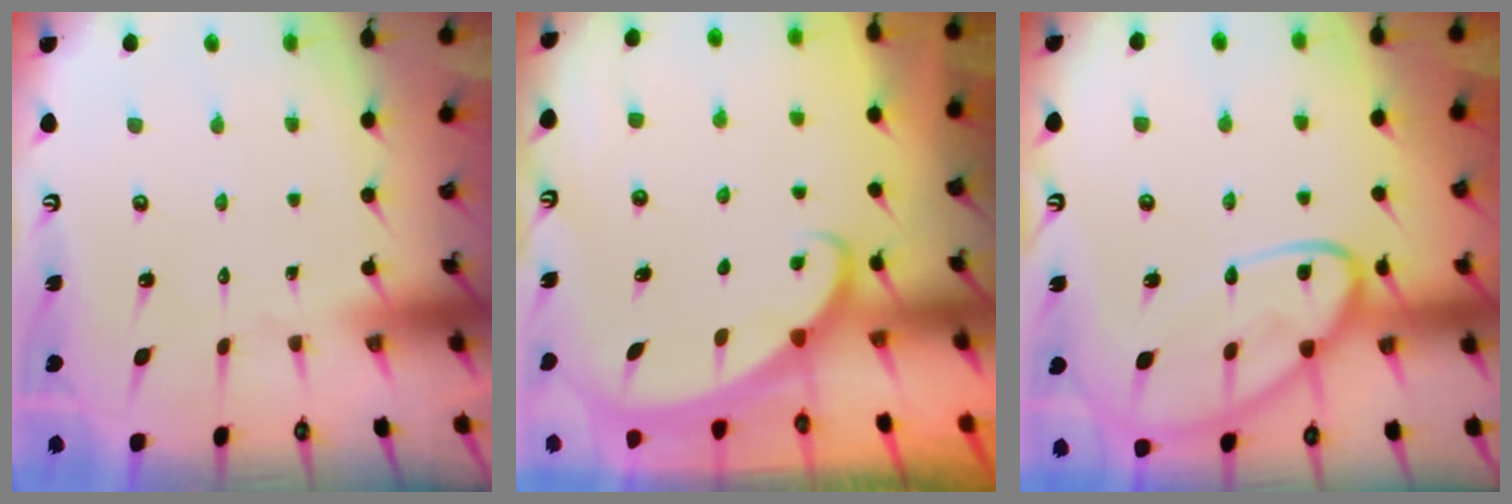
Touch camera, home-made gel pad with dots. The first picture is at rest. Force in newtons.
{"total": 1.5, "press": 1.5, "slide": 0.1}
{"total": 15.7, "press": 15.7, "slide": 1.3}